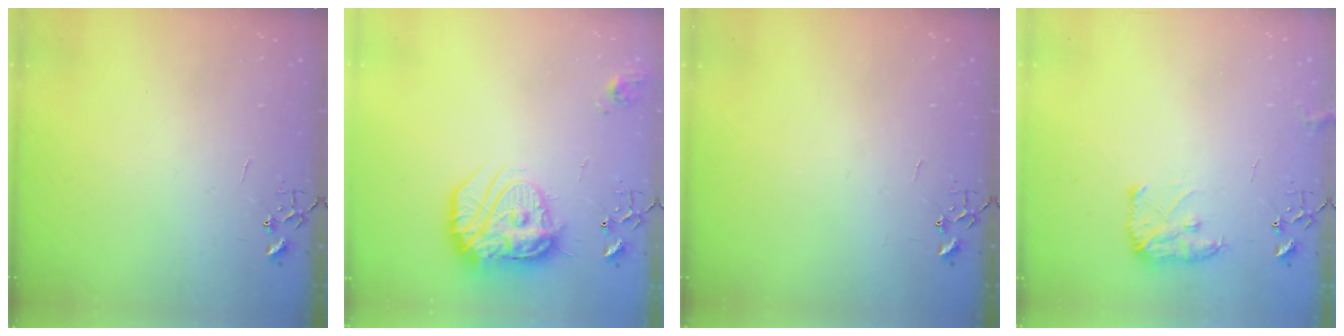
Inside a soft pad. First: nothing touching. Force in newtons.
{"total": 19.3, "press": 19.2, "slide": 1.7}
{"total": 0.0}
{"total": 8.9, "press": 8.8, "slide": 0.6}